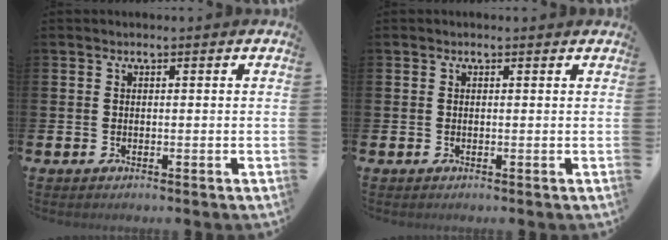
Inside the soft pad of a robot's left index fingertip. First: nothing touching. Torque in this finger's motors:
{"motor_torque": [0.99, -1.15, 0.05, 0.01]}